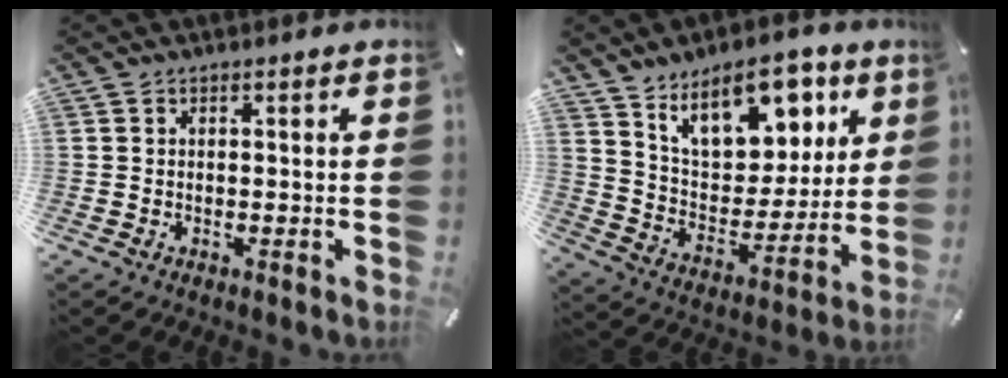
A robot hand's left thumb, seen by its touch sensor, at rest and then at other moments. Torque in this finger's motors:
{"motor_torque": [2.55, 2.46, 1.41, -1.36, 0.44]}